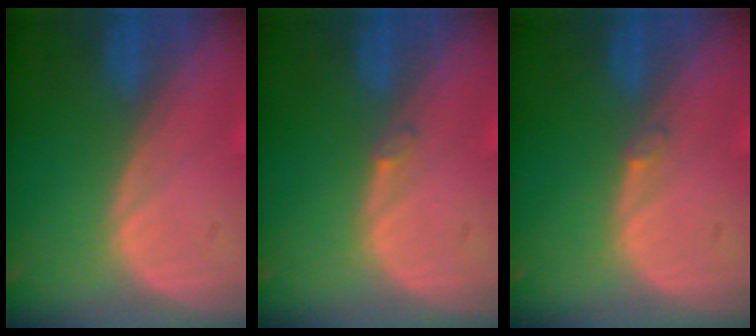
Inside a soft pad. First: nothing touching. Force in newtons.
{"total": 0.7, "press": 0.7, "slide": 0.2}
{"total": 0.7, "press": 0.7, "slide": 0.2}